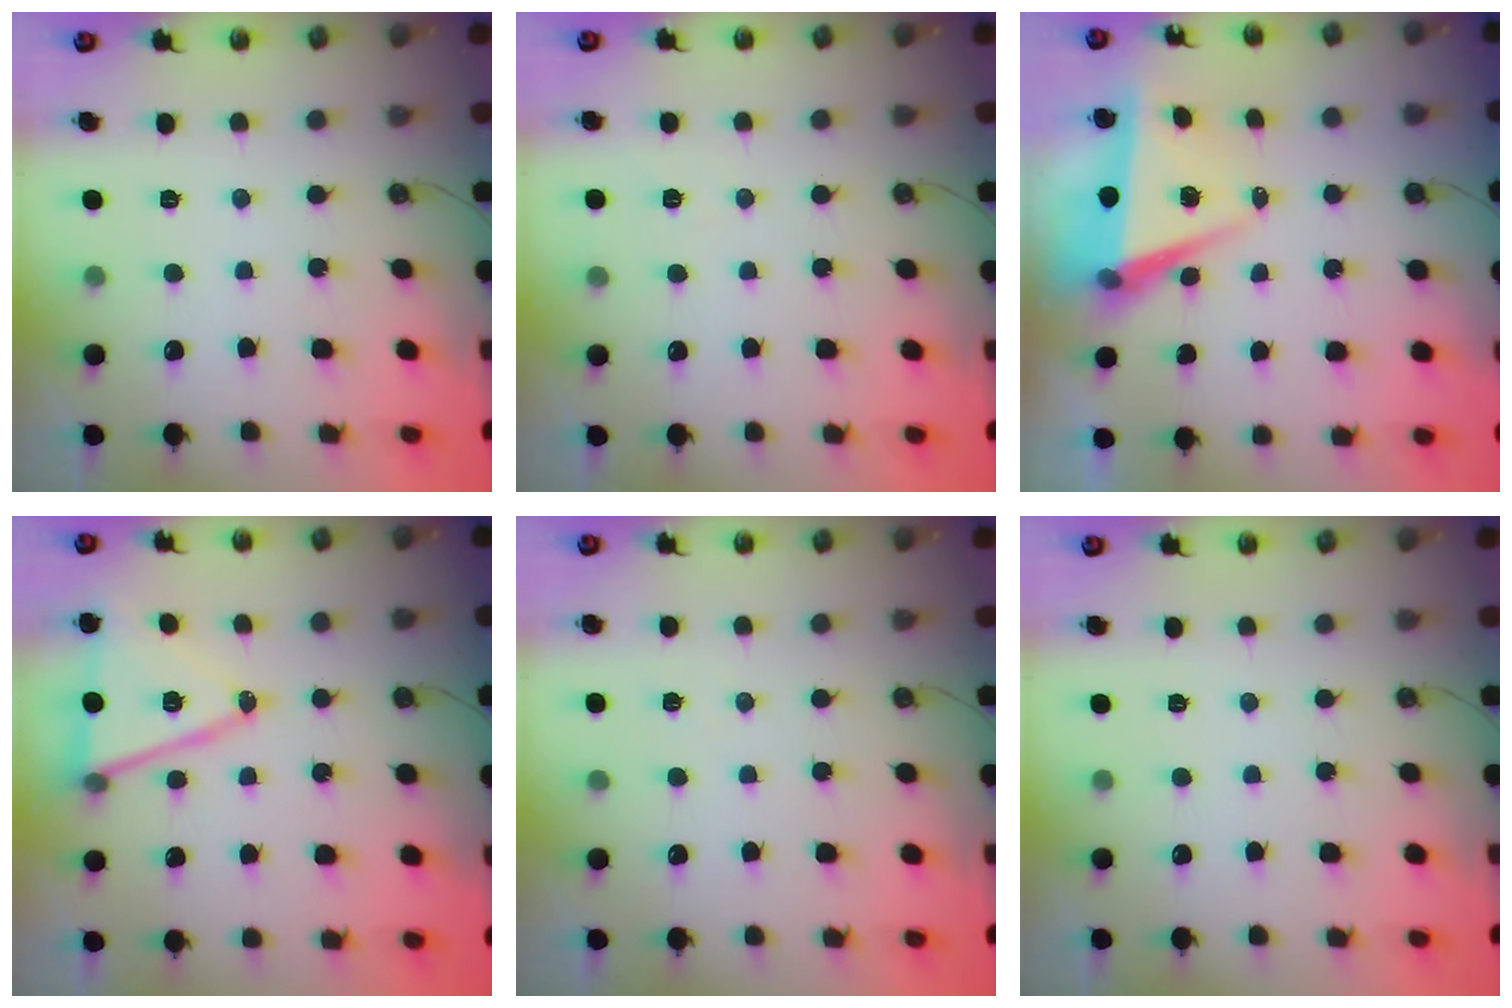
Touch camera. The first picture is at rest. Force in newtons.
{"total": 4.9, "press": 2.3, "slide": 4.4}
{"total": 6.7, "press": 5.1, "slide": 4.4}
{"total": 13.4, "press": 13.0, "slide": 3.5}
{"total": 5.4, "press": 3.7, "slide": 3.9}
{"total": 0.0}